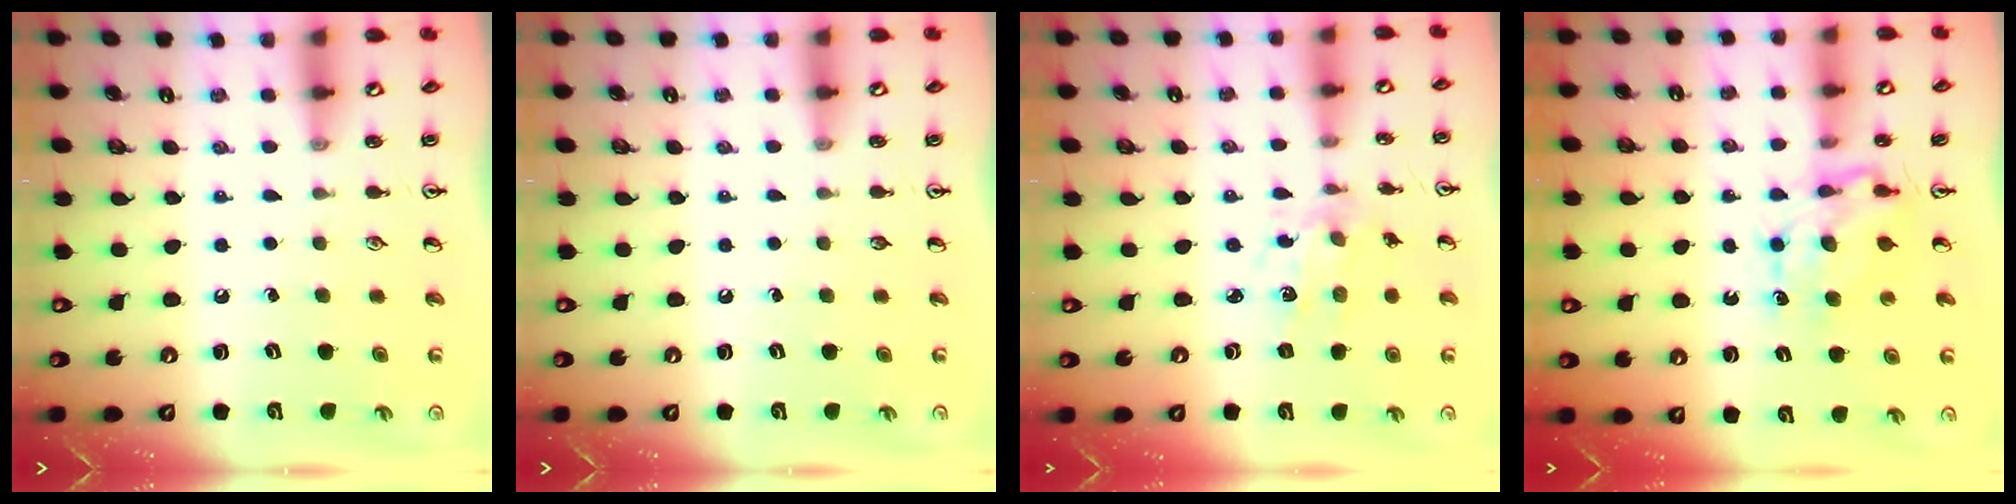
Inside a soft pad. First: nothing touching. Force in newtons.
{"total": 0.0}
{"total": 3.5, "press": 3.4, "slide": 1.0}
{"total": 6.9, "press": 6.8, "slide": 0.6}